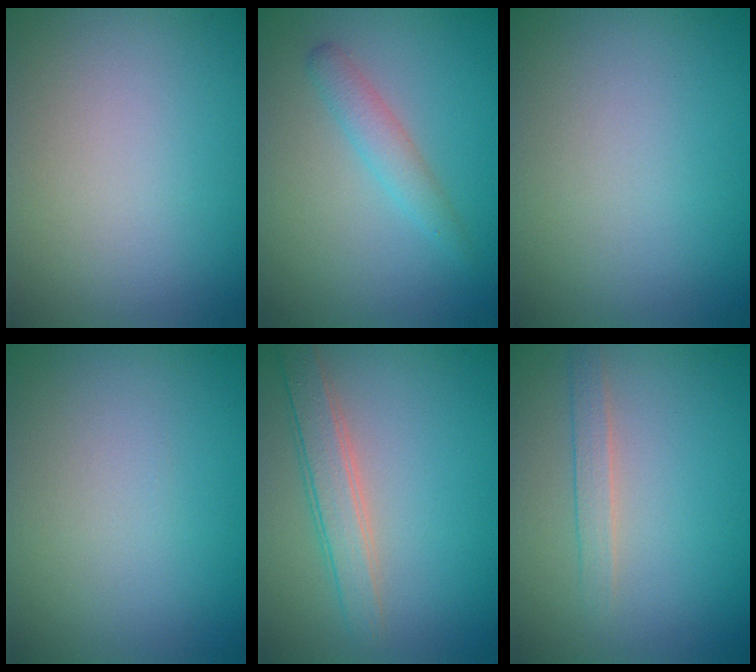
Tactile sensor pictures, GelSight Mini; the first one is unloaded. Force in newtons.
{"total": 1.9, "press": 1.9, "slide": 0.1}
{"total": 0.0}
{"total": 0.0}
{"total": 3.0, "press": 3.0, "slide": 0.2}
{"total": 1.5, "press": 1.5, "slide": 0.1}